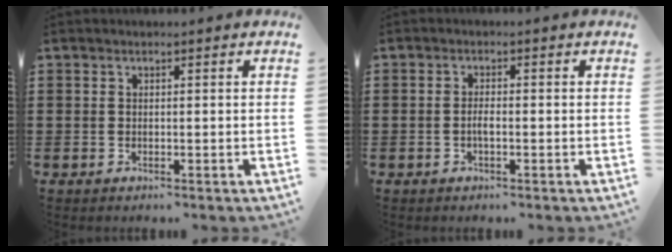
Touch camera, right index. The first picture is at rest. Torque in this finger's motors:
{"motor_torque": [2.14, 0.00, 0.04, 0.04]}